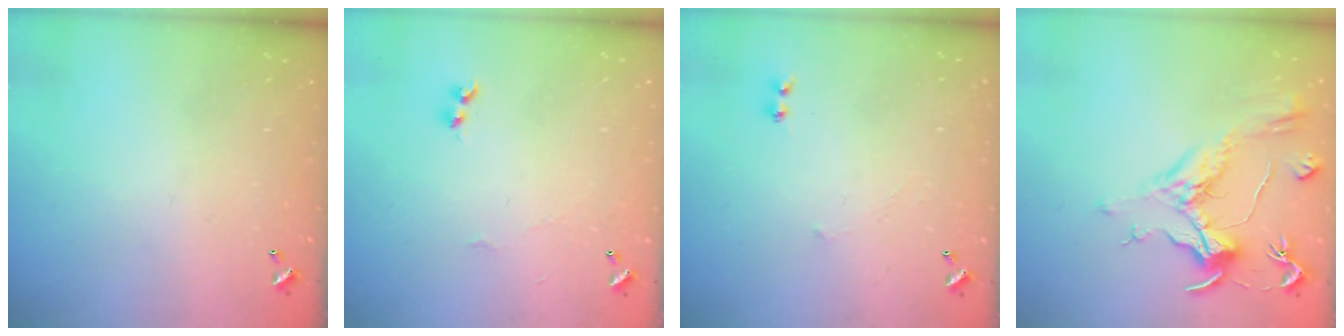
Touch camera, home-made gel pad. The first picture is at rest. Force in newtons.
{"total": 2.1, "press": 2.1, "slide": 0.5}
{"total": 2.9, "press": 2.9, "slide": 0.4}
{"total": 1.1, "press": 0.1, "slide": 1.1}